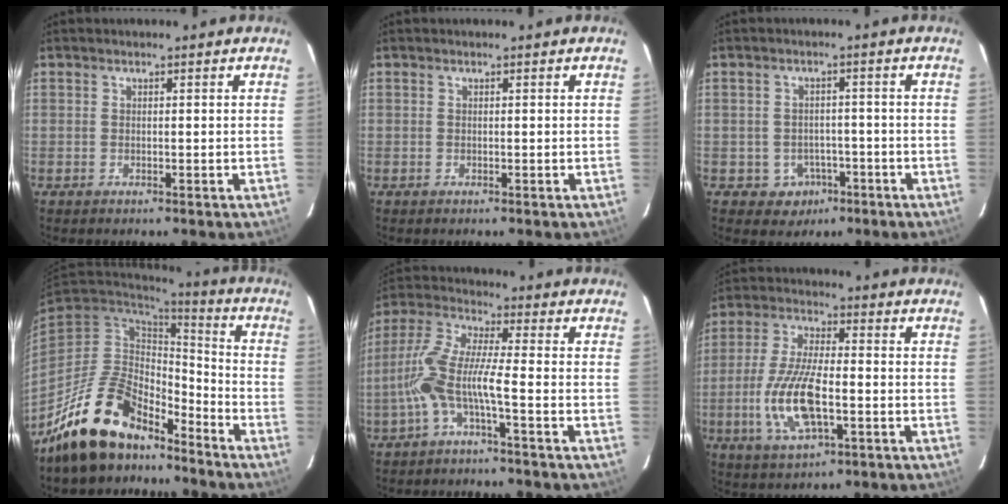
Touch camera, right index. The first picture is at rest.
{"total": 0.0}
{"total": 4.9, "force": [-2.4, 4.3, 0.5], "torque": [-0.023, 0.019, -0.022]}
{"total": 16.4, "force": [-12.6, 7.1, 7.6], "torque": [-0.168, 0.006, -0.217]}
{"total": 9.0, "force": [-3.6, 0.5, 8.3], "torque": [-0.190, 0.008, -0.072]}
{"total": 13.5, "force": [-3.5, 4.9, 12.0], "torque": [-0.255, -0.007, -0.065]}